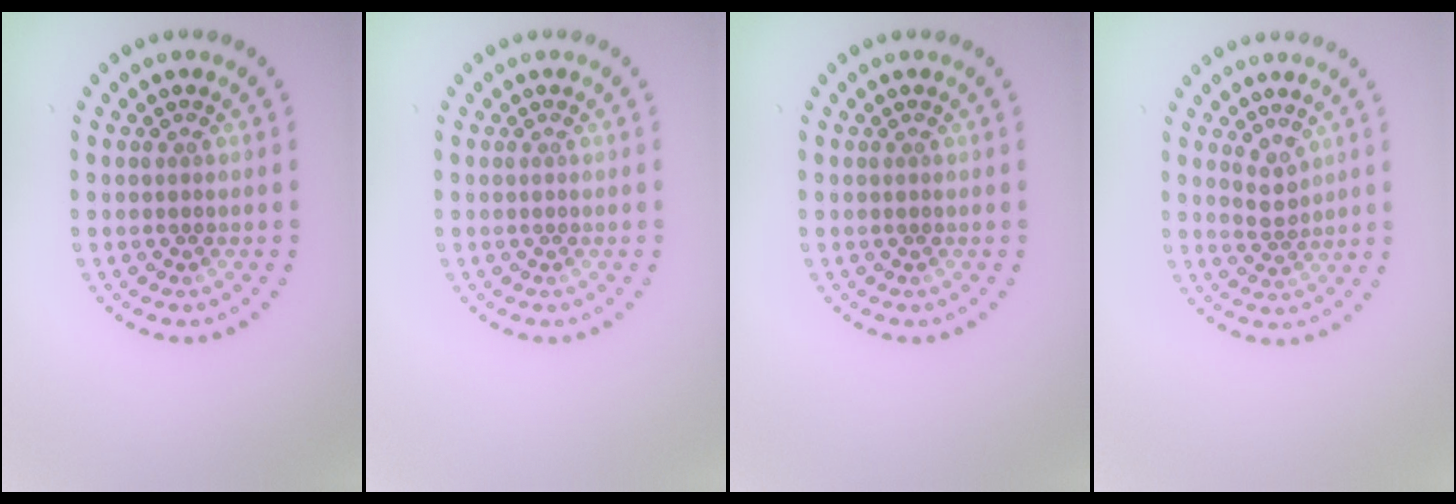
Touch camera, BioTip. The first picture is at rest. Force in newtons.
{"total": 0.0}
{"total": 0.0}
{"total": 2.0, "press": 1.5, "slide": 1.2}